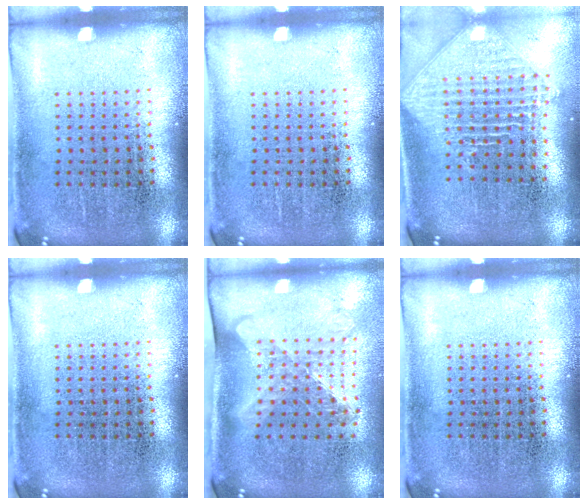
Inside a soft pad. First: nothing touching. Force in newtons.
{"total": 0.0}
{"total": 2.4, "press": 1.8, "slide": 1.6}
{"total": 0.0}
{"total": 1.6, "press": 1.2, "slide": 1.0}
{"total": 0.0}